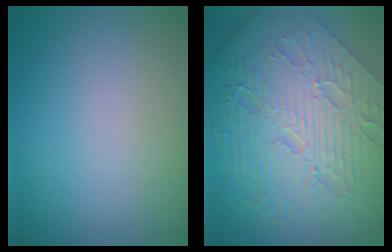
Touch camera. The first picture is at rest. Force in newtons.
{"total": 10.4, "press": 7.1, "slide": 7.6}